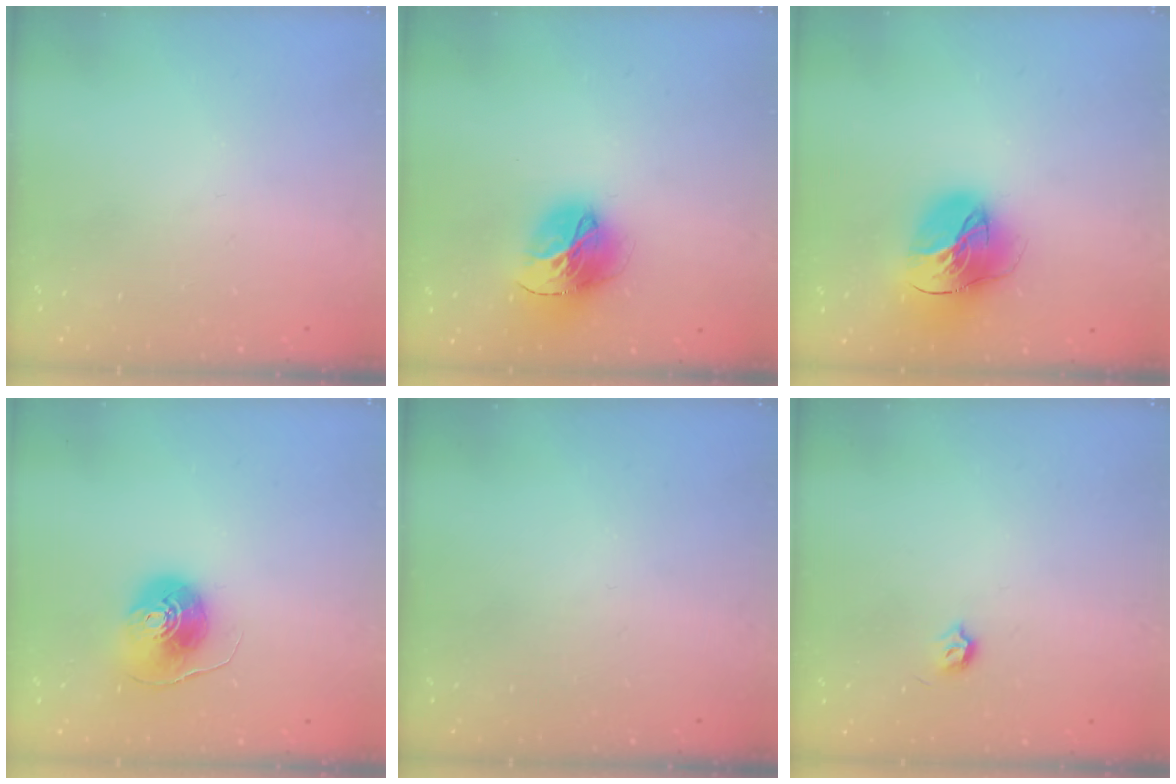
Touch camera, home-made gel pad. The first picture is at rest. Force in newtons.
{"total": 16.0, "press": 15.9, "slide": 1.7}
{"total": 20.1, "press": 20.0, "slide": 2.1}
{"total": 8.1, "press": 8.1, "slide": 0.3}
{"total": 0.0}
{"total": 3.7, "press": 3.6, "slide": 0.6}